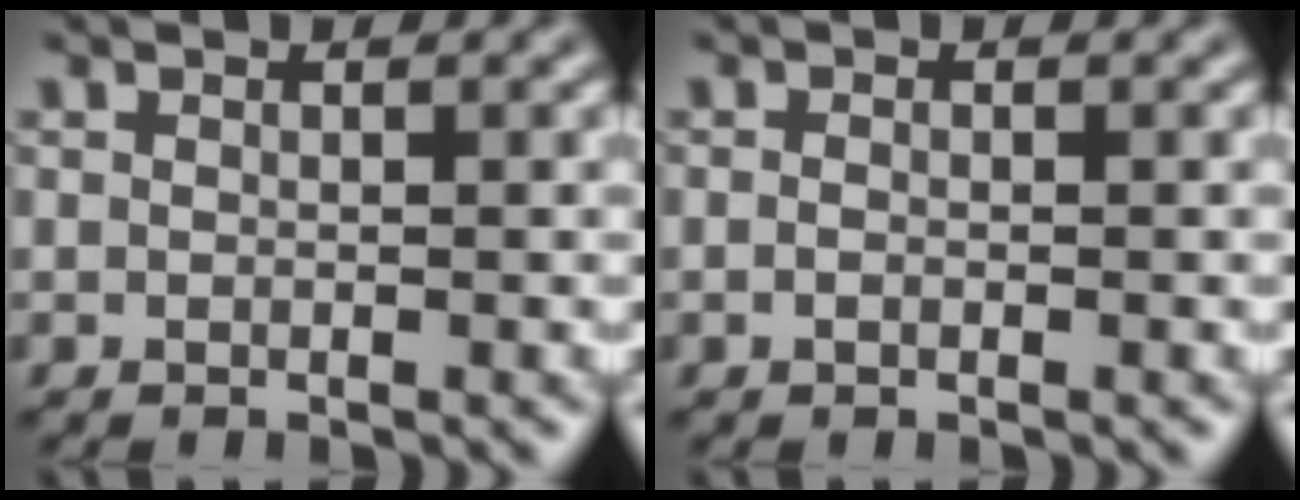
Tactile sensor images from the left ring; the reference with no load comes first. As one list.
[{"total": 0.6, "force": [-0.2, 0.4, 0.4], "torque": [-0.009, -0.001, -0.004]}]